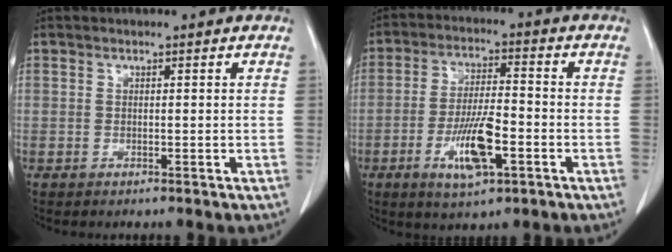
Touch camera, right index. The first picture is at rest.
{"total": 9.5, "force": [-3.5, 2.3, 8.5], "torque": [-0.165, -0.004, -0.057]}